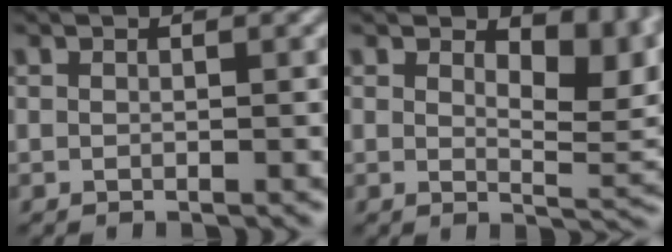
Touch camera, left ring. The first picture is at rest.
{"total": 6.3, "force": [3.5, 2.8, 4.5], "torque": [-0.054, -0.005, 0.053]}